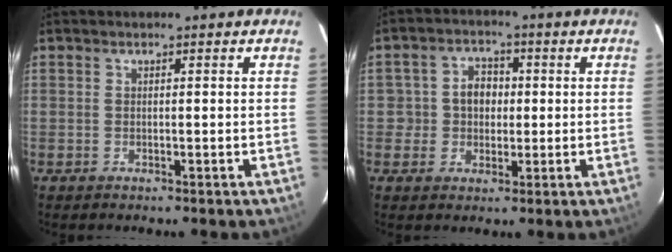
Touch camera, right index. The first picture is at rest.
{"total": 5.3, "force": [-0.3, 5.0, 1.9], "torque": [-0.027, 0.020, -0.002]}